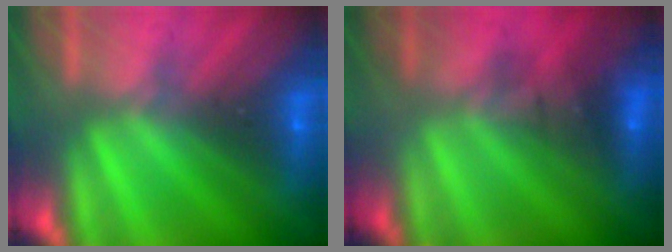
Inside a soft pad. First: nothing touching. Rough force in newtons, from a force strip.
{"total": 1.6}